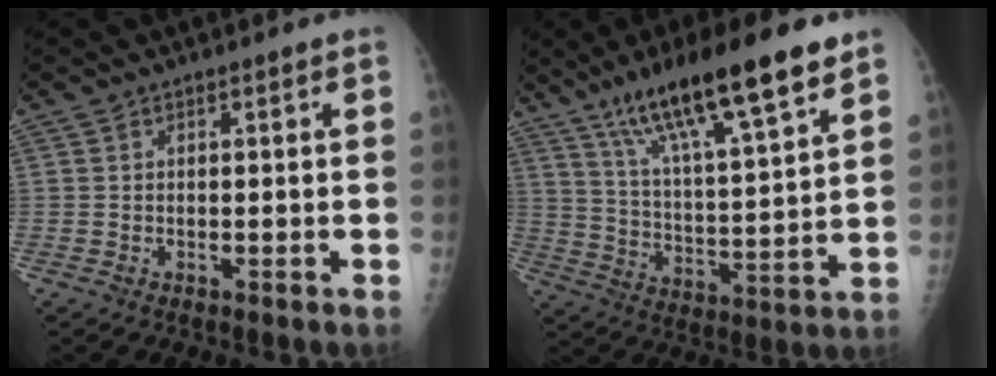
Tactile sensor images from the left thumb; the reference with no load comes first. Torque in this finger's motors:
{"motor_torque": [1.92, 0.65, 1.43, -1.10, 0.18]}